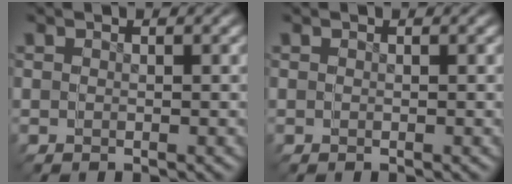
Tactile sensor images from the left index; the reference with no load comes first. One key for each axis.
{"total": 0.0}